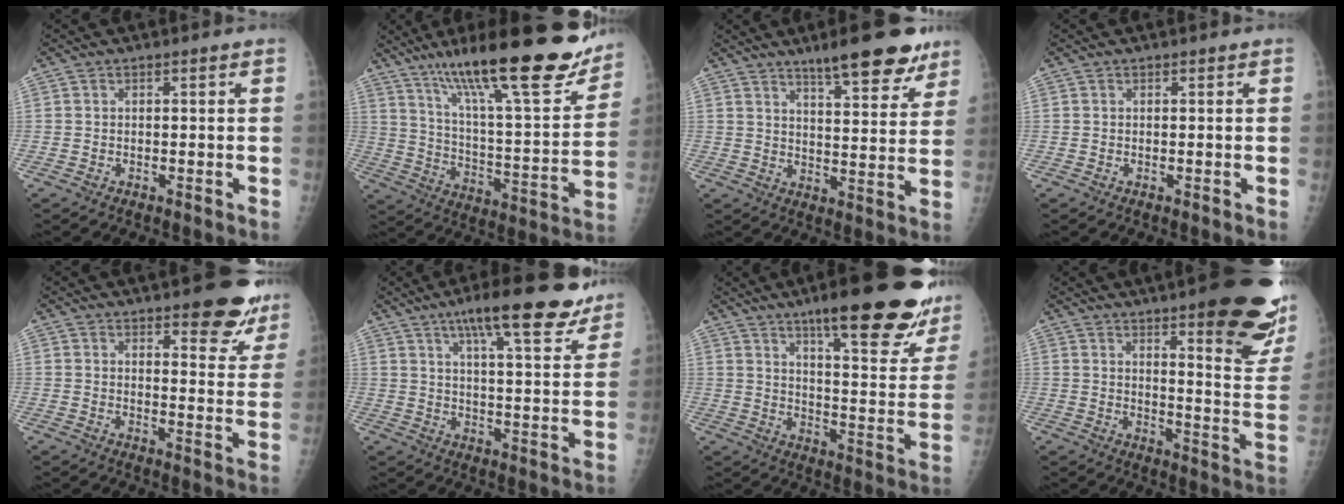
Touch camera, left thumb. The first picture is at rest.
{"total": 27.4, "force": [19.1, 5.9, 18.7], "torque": [-0.265, -0.068, 0.299]}
{"total": 14.0, "force": [9.9, 3.4, 9.3], "torque": [-0.094, -0.053, 0.143]}
{"total": 0.0}
{"total": 12.0, "force": [8.7, 4.0, 7.3], "torque": [-0.044, -0.052, 0.103]}
{"total": 16.9, "force": [11.7, 3.9, 11.5], "torque": [-0.139, -0.043, 0.167]}
{"total": 25.3, "force": [16.8, 5.7, 18.0], "torque": [-0.209, -0.071, 0.227]}
{"total": 23.3, "force": [13.6, 5.3, 18.1], "torque": [-0.202, -0.074, 0.178]}